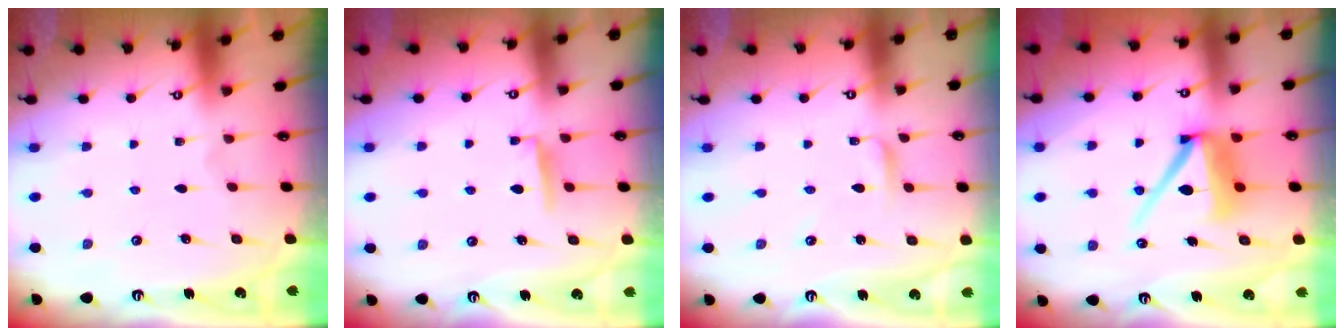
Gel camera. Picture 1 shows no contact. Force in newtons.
{"total": 5.1, "press": 5.0, "slide": 0.6}
{"total": 2.1, "press": 2.1, "slide": 0.2}
{"total": 11.4, "press": 11.4, "slide": 1.3}